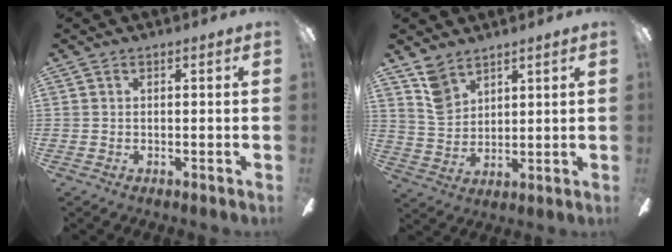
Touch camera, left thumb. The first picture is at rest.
{"total": 7.4, "force": [5.5, 4.1, 2.7], "torque": [-0.054, -0.020, 0.105]}